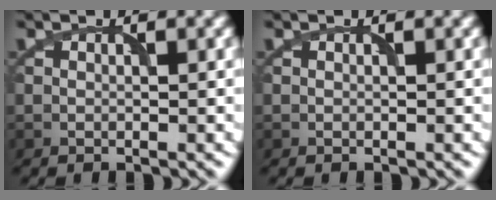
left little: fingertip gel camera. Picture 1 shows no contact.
{"total": 0.0}